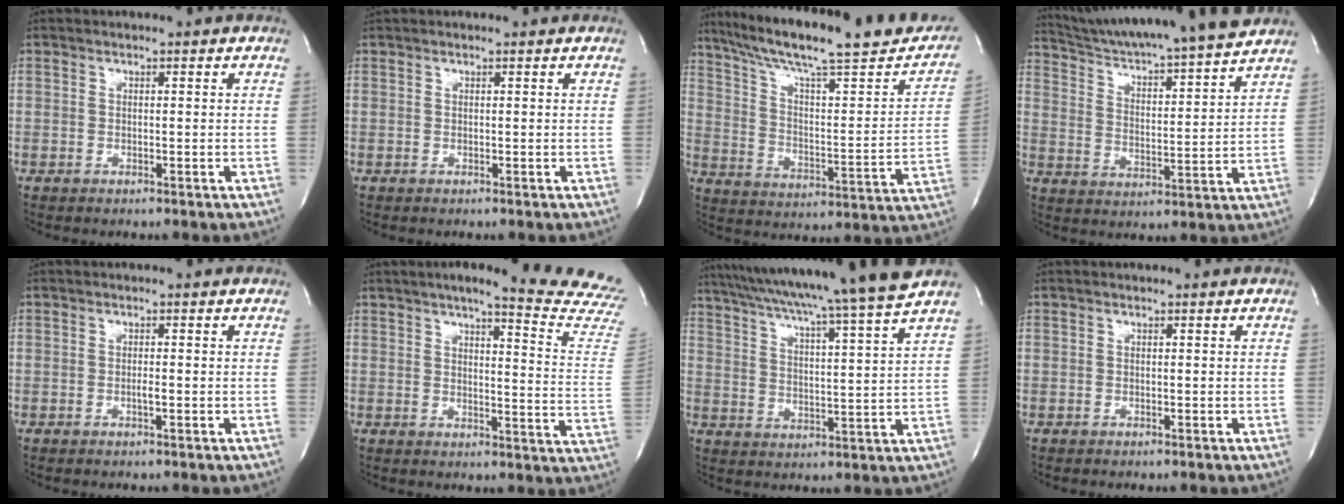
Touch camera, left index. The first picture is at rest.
{"total": 1.0, "force": [1.0, 0.1, 0.4], "torque": [-0.010, 0.017, 0.015]}
{"total": 26.2, "force": [21.4, 3.9, 14.6], "torque": [-0.230, -0.010, 0.300]}
{"total": 19.0, "force": [17.5, -0.3, 7.2], "torque": [-0.125, -0.022, 0.263]}
{"total": 0.9, "force": [-0.4, 0.1, 0.8], "torque": [-0.018, -0.001, -0.007]}
{"total": 21.3, "force": [19.3, 0.3, 9.2], "torque": [-0.117, -0.104, 0.210]}
{"total": 20.1, "force": [17.6, -2.4, 9.4], "torque": [-0.165, -0.033, 0.250]}
{"total": 0.0}